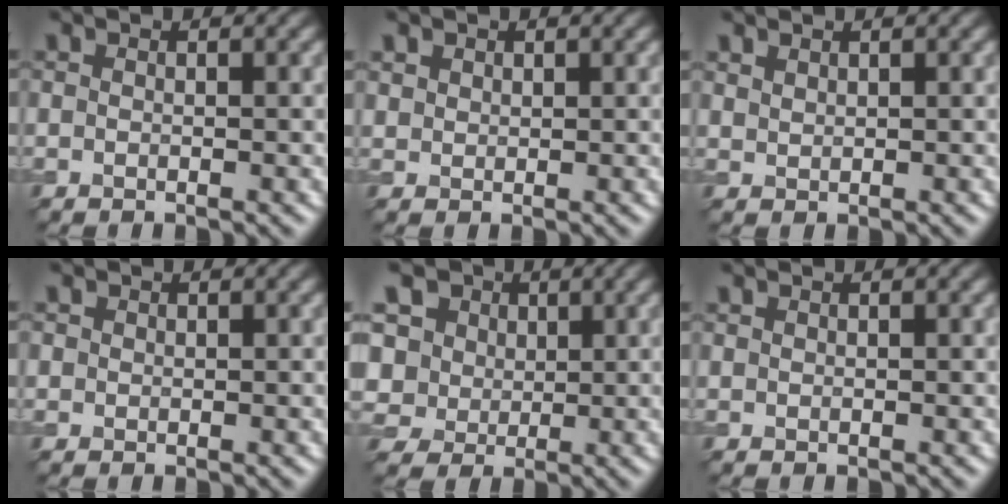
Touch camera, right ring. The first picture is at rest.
{"total": 1.2, "force": [0.7, 0.9, 0.2], "torque": [-0.005, -0.005, 0.019]}
{"total": 1.0, "force": [0.9, 0.4, 0.2], "torque": [-0.009, 0.000, 0.023]}
{"total": 0.7, "force": [0.3, 0.7, 0.0], "torque": [0.004, -0.002, 0.005]}
{"total": 13.4, "force": [6.2, 10.1, 6.3], "torque": [-0.161, 0.040, 0.094]}
{"total": 0.0}